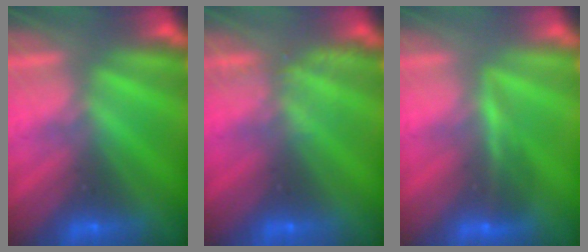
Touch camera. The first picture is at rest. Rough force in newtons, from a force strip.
{"total": 2.2}
{"total": 3.6}